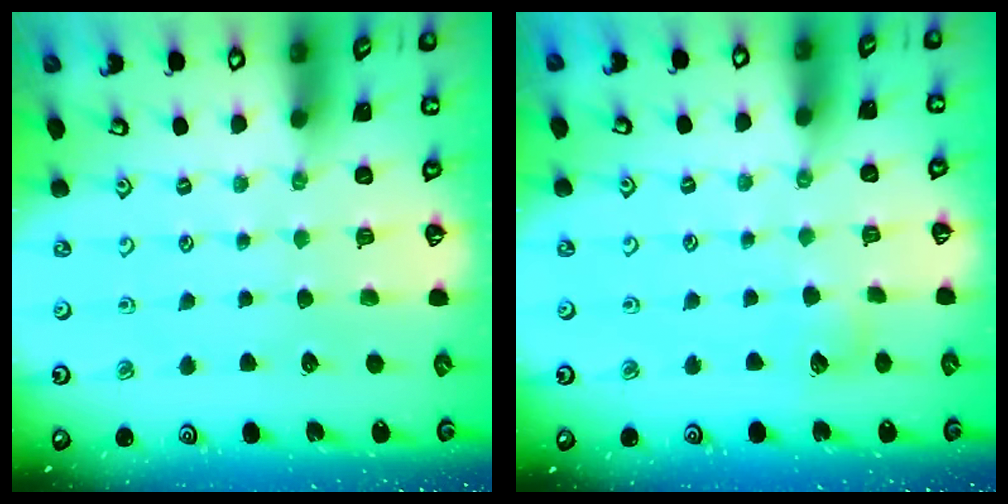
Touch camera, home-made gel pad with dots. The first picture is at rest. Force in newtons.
{"total": 4.2, "press": 4.1, "slide": 0.6}